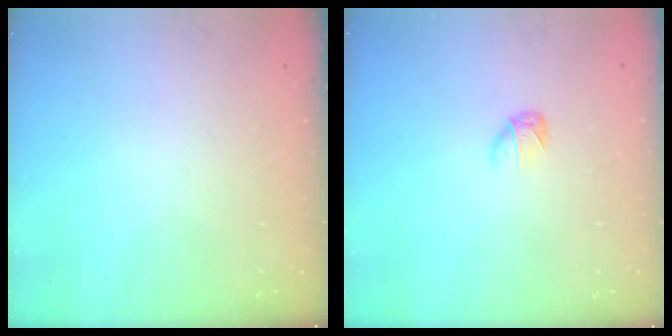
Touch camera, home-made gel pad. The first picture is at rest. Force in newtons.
{"total": 3.1, "press": 2.9, "slide": 1.0}